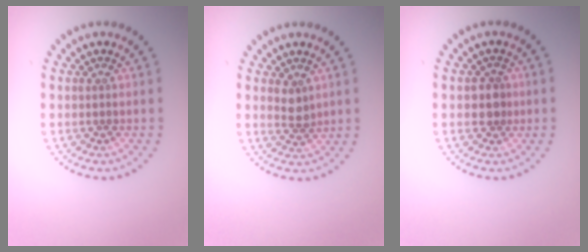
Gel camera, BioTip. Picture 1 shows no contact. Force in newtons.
{"total": 1.7, "press": 1.5, "slide": 0.8}
{"total": 2.0, "press": 1.7, "slide": 1.0}